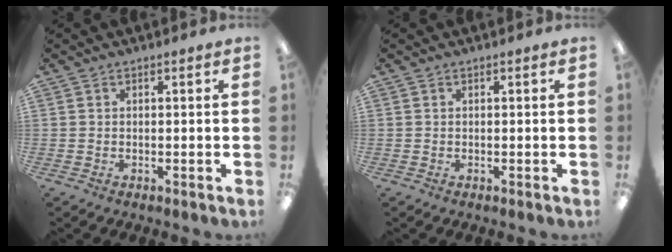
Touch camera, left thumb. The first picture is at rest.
{"total": 0.0}